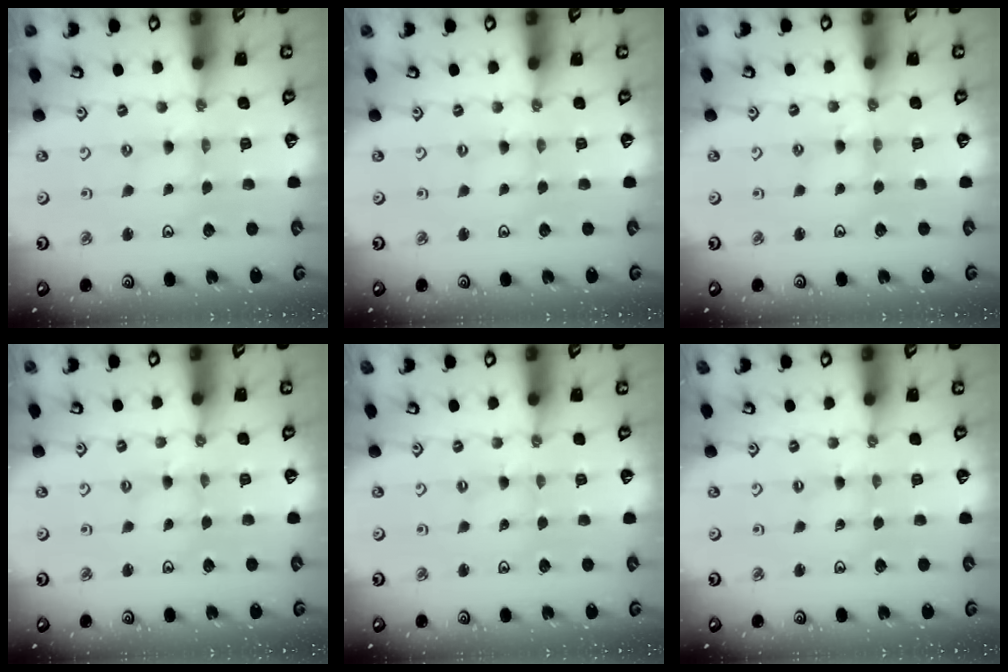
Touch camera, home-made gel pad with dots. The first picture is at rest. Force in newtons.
{"total": 0.6, "press": 0.6, "slide": 0.1}
{"total": 1.7, "press": 1.7, "slide": 0.2}
{"total": 0.0}
{"total": 0.0}
{"total": 0.0}